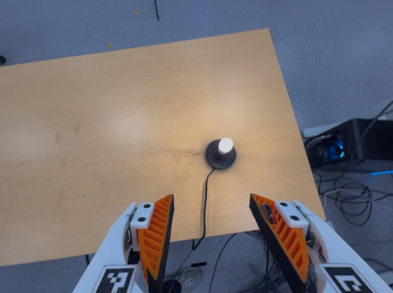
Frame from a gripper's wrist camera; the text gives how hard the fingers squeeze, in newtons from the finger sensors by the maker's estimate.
{"total": 0.0}